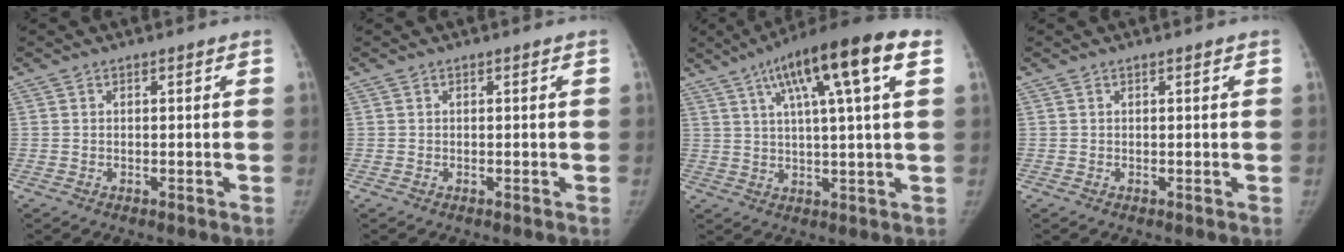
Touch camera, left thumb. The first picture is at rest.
{"total": 0.0}
{"total": 16.3, "force": [7.2, 2.4, 14.4], "torque": [-0.229, 0.006, 0.108]}
{"total": 0.0}